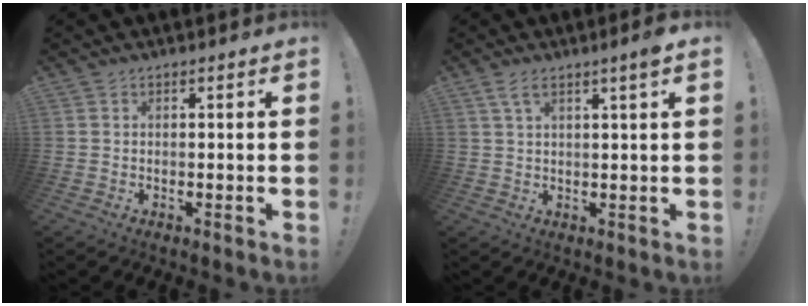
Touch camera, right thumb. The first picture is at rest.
{"total": 4.5, "force": [2.3, 0.2, 3.8], "torque": [-0.063, -0.007, 0.035]}